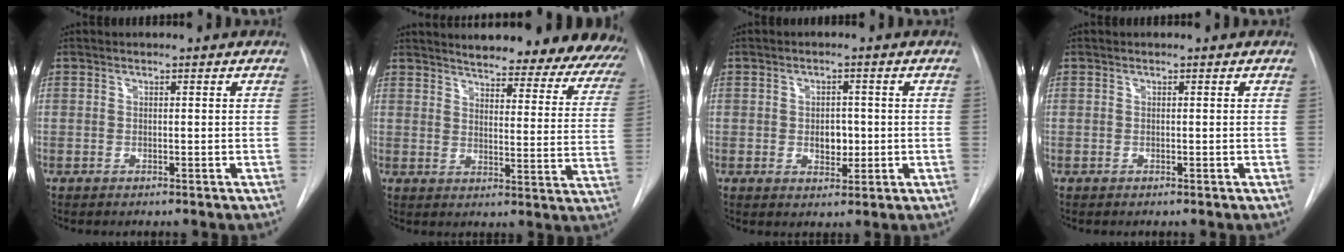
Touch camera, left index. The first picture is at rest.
{"total": 28.3, "force": [25.5, 5.5, 10.9], "torque": [-0.154, -0.096, 0.284]}
{"total": 3.4, "force": [-0.2, 2.3, 2.6], "torque": [-0.034, 0.001, 0.002]}
{"total": 0.0}